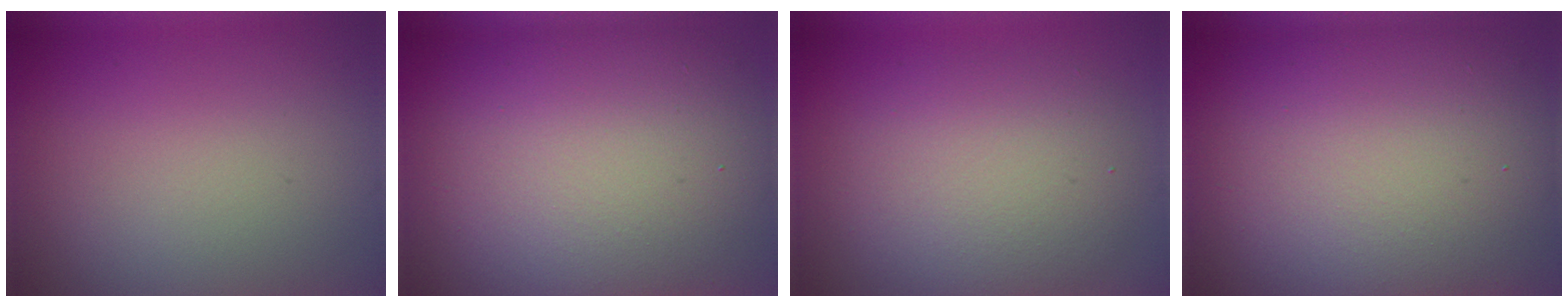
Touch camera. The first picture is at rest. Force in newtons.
{"total": 14.1, "press": 14.1, "slide": 1.4}
{"total": 5.7, "press": 5.7, "slide": 0.3}
{"total": 14.1, "press": 14.1, "slide": 1.4}